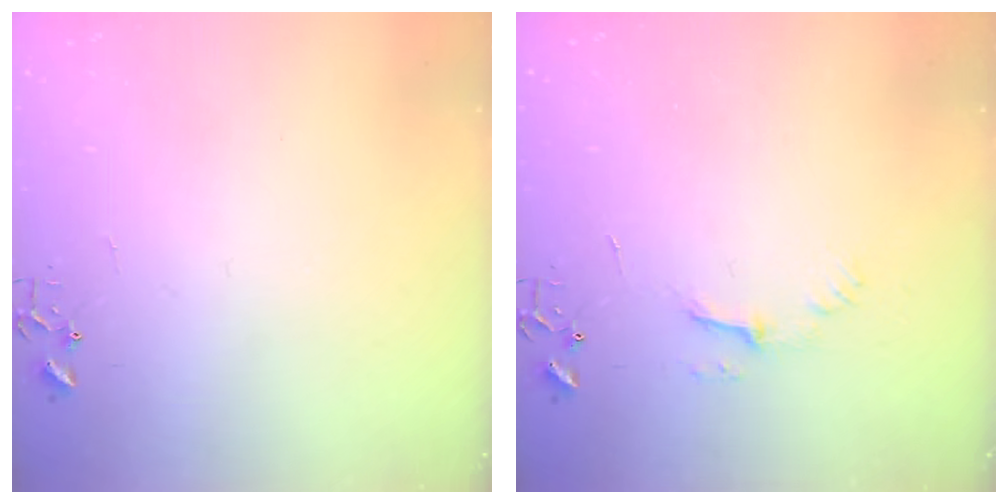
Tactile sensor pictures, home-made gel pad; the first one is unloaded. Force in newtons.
{"total": 5.8, "press": 5.8, "slide": 0.6}